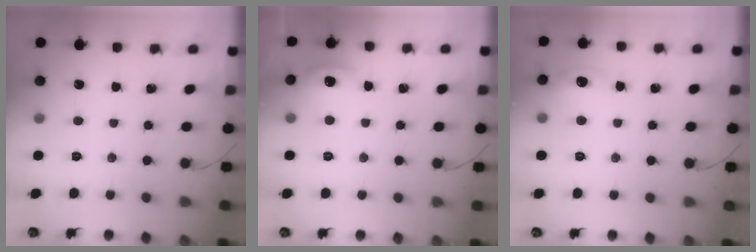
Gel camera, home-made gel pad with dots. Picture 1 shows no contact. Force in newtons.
{"total": 7.4, "press": 7.3, "slide": 1.6}
{"total": 8.8, "press": 8.8, "slide": 0.7}